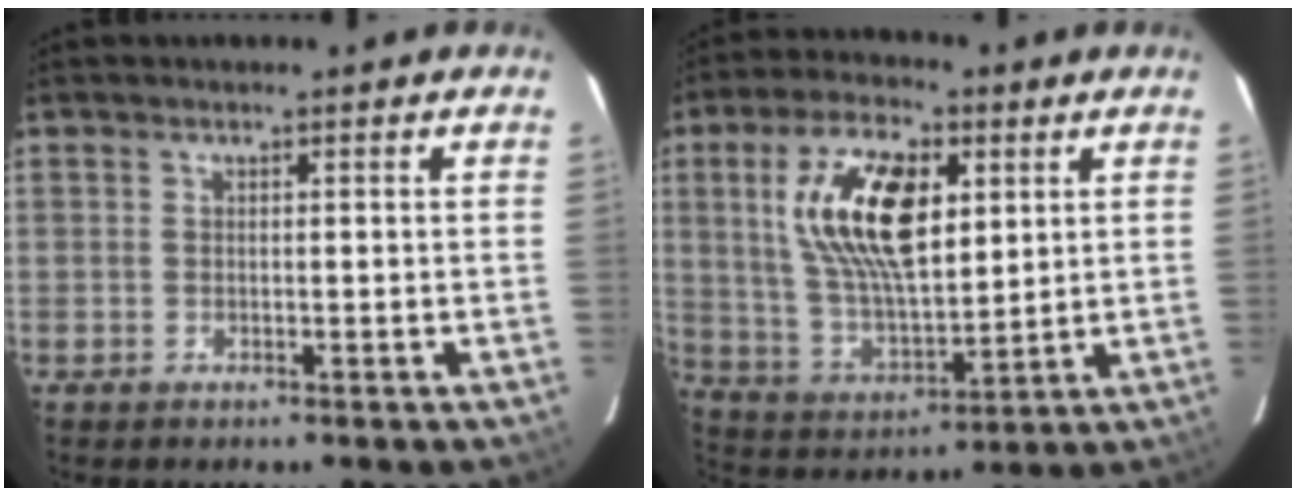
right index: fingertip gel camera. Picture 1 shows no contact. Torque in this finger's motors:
{"motor_torque": [1.59, 0.55, 1.05, 0.21]}